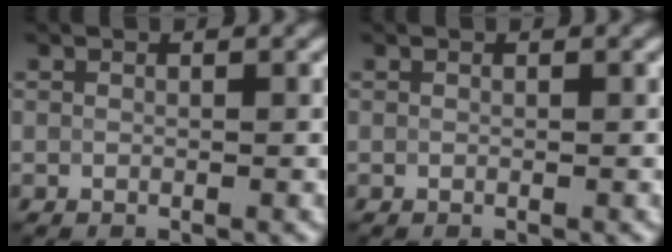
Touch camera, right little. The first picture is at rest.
{"total": 0.0}